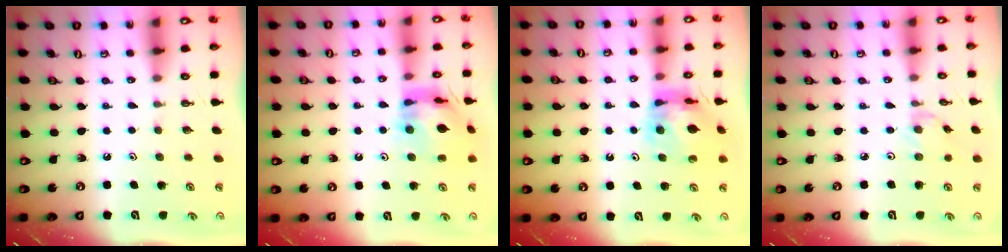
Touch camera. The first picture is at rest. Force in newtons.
{"total": 12.3, "press": 12.2, "slide": 1.1}
{"total": 11.7, "press": 11.6, "slide": 1.3}
{"total": 0.7, "press": 0.7, "slide": 0.2}